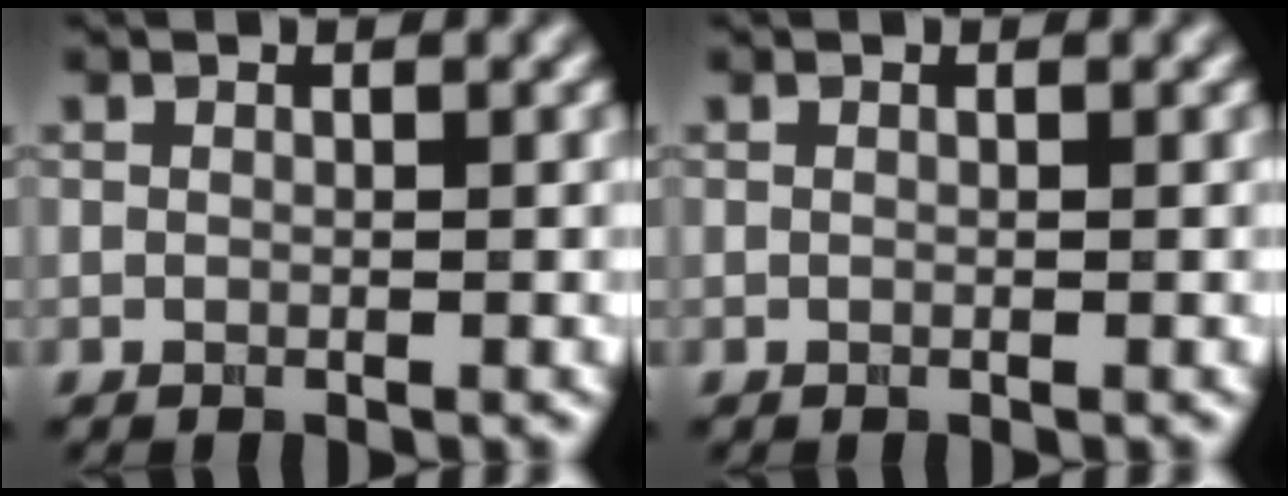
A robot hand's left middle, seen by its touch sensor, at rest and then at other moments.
{"total": 0.0}